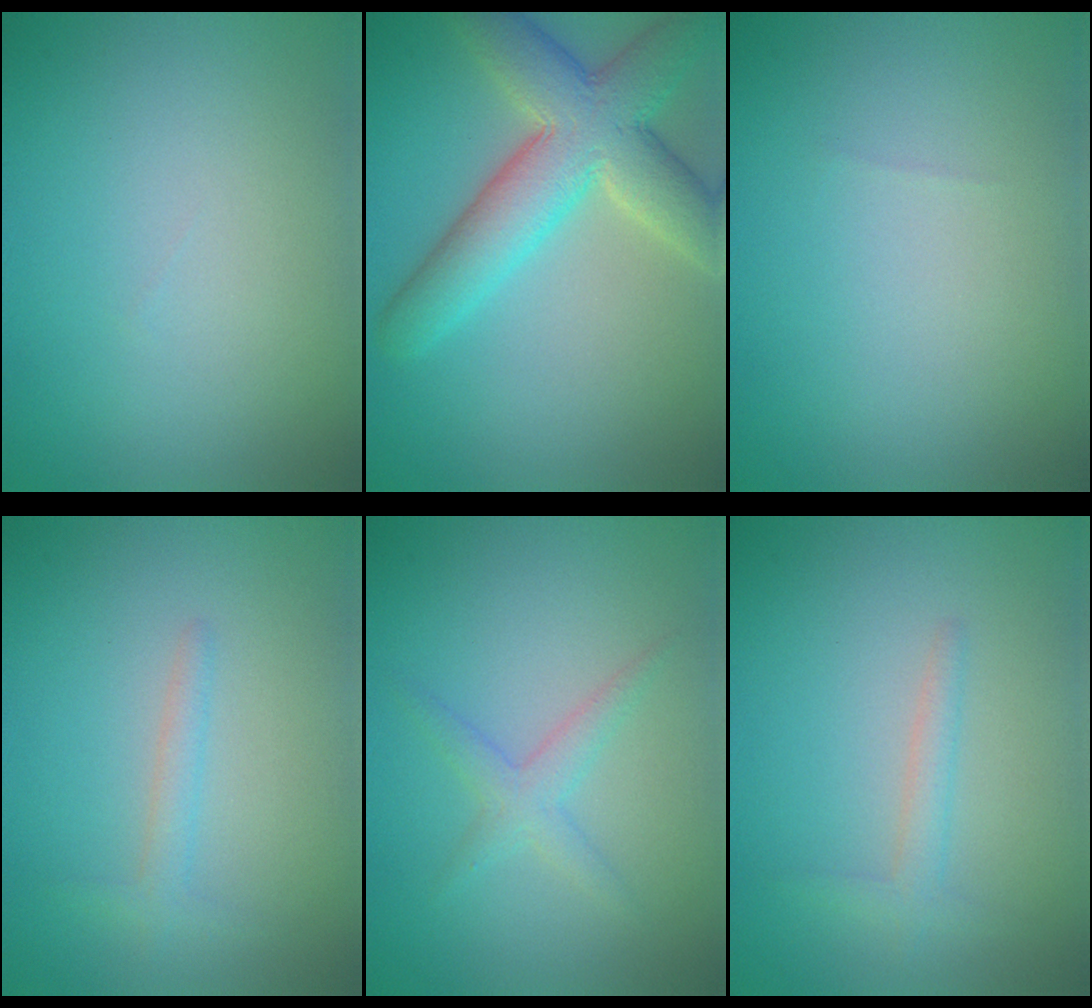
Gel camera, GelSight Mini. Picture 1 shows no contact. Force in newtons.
{"total": 8.0, "press": 8.0, "slide": 0.5}
{"total": 0.0}
{"total": 1.5, "press": 1.5, "slide": 0.1}
{"total": 1.9, "press": 1.9, "slide": 0.1}
{"total": 1.6, "press": 1.6, "slide": 0.1}